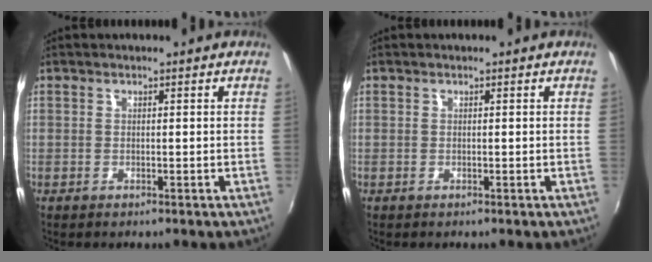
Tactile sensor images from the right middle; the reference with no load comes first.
{"total": 0.0}